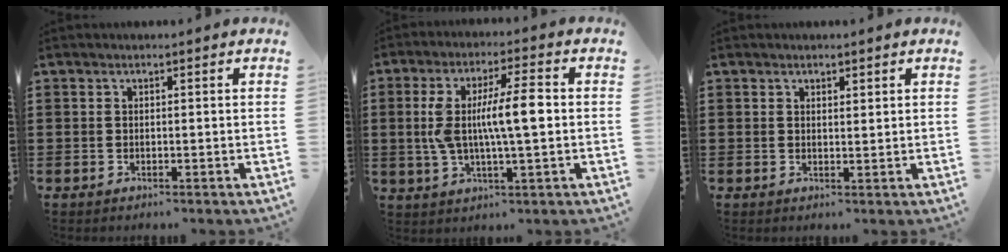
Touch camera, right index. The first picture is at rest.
{"total": 9.6, "force": [0.4, 2.0, 9.3], "torque": [-0.177, 0.003, 0.002]}
{"total": 1.1, "force": [1.0, 0.5, 0.2], "torque": [-0.006, 0.003, 0.018]}